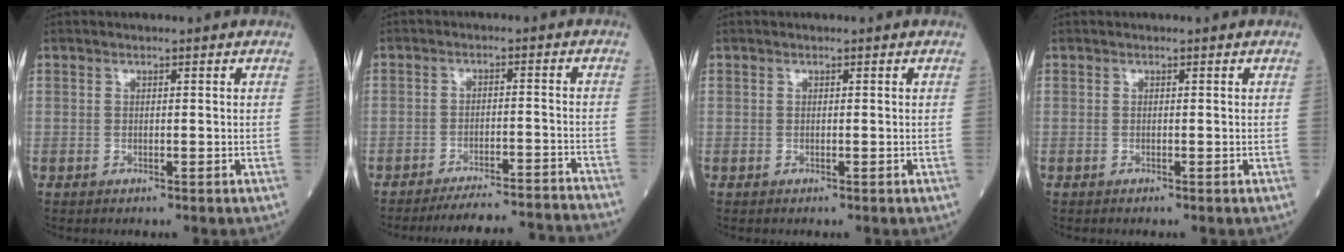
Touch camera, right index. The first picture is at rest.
{"total": 13.7, "force": [-13.4, 0.3, 2.5], "torque": [-0.018, 0.008, -0.170]}
{"total": 0.0}
{"total": 0.0}